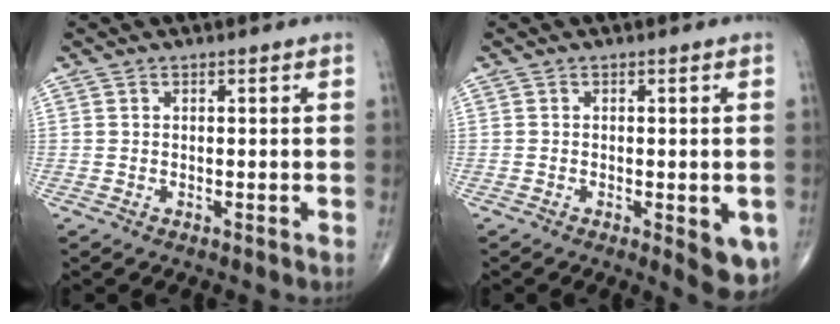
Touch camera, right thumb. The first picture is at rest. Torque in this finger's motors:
{"motor_torque": [1.09, 1.24, 0.64, -0.18, 0.17]}